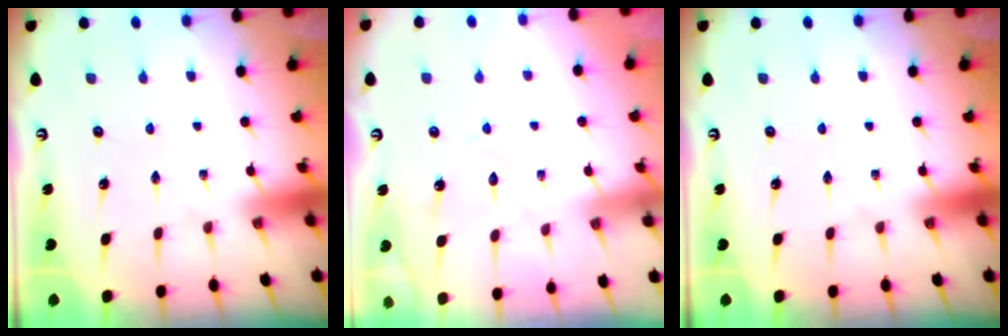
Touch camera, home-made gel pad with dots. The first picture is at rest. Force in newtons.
{"total": 4.7, "press": 4.7, "slide": 0.4}
{"total": 0.0}